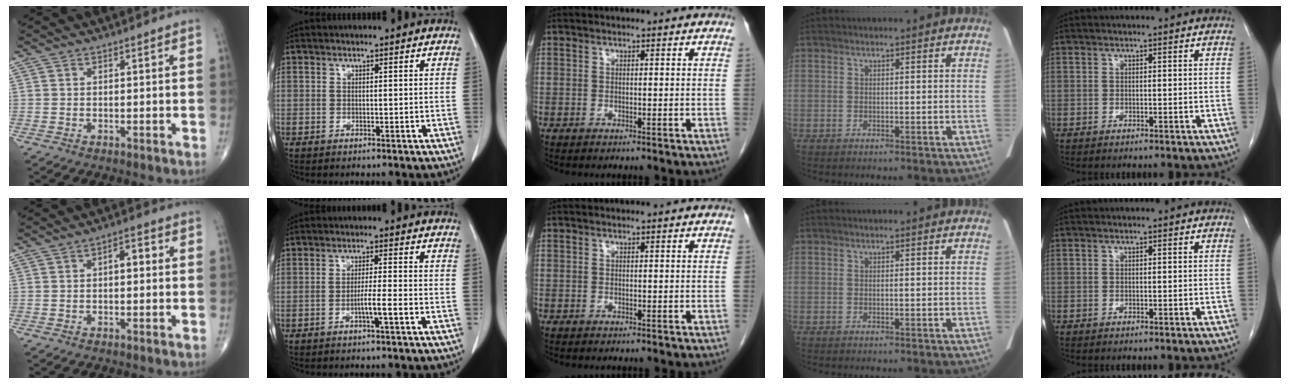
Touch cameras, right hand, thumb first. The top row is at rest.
{"thumb": {"total": 3.3, "force": [0.2, 1.7, 2.9], "torque": [-0.030, 0.012, -0.003]}, "index": {"total": 3.4, "force": [-1.4, -0.5, 3.0], "torque": [-0.049, -0.001, -0.026]}}